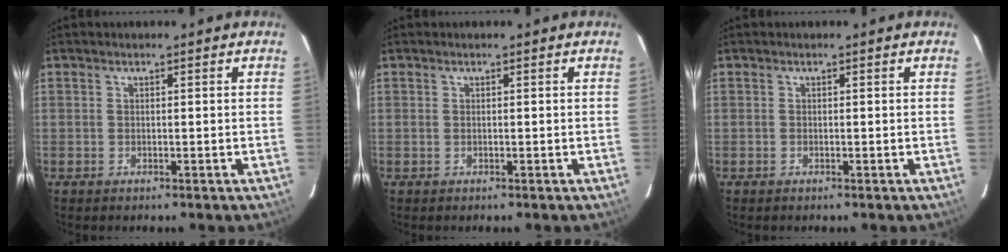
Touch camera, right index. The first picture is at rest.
{"total": 0.0}
{"total": 0.0}